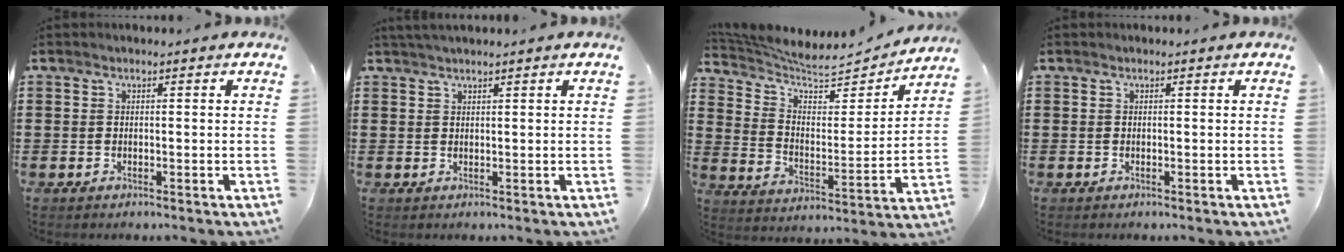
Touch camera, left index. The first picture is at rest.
{"total": 1.3, "force": [1.1, 0.0, 0.5], "torque": [-0.013, 0.000, 0.022]}
{"total": 6.1, "force": [5.7, 1.2, 1.8], "torque": [-0.069, -0.047, 0.093]}
{"total": 0.0}